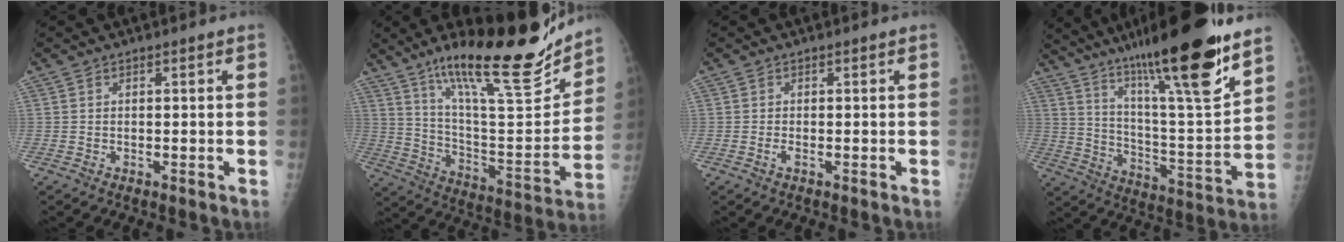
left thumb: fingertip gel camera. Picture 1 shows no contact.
{"total": 25.7, "force": [18.9, 5.6, 16.4], "torque": [-0.226, -0.098, 0.311]}
{"total": 0.8, "force": [-0.2, 0.4, 0.7], "torque": [-0.015, -0.002, -0.005]}
{"total": 26.5, "force": [17.8, 3.5, 19.3], "torque": [-0.292, -0.066, 0.297]}